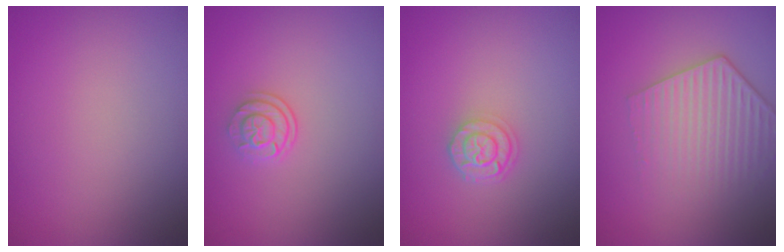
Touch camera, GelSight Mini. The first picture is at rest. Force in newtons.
{"total": 2.2, "press": 1.7, "slide": 1.4}
{"total": 2.4, "press": 1.9, "slide": 1.4}
{"total": 3.9, "press": 3.1, "slide": 2.4}